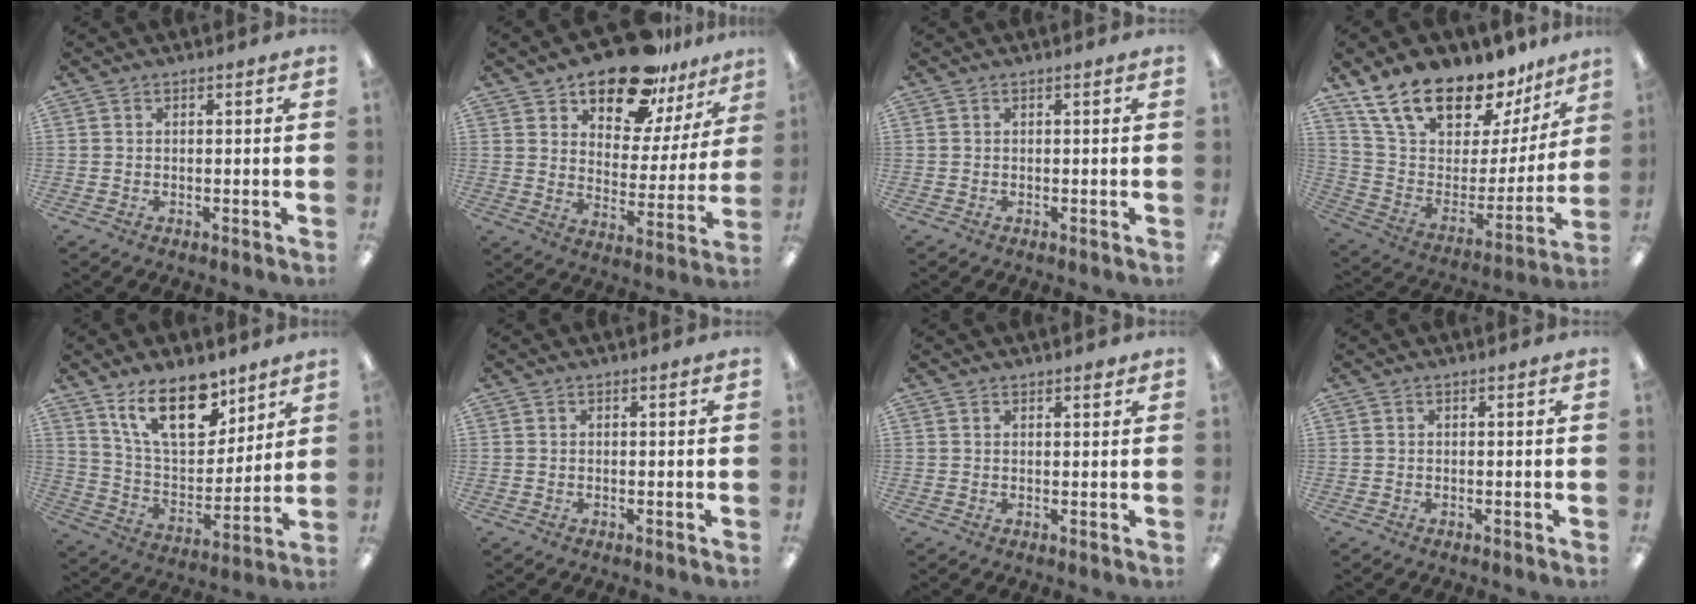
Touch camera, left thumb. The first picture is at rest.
{"total": 17.4, "force": [14.3, 7.4, 6.8], "torque": [-0.116, -0.099, 0.254]}
{"total": 0.0}
{"total": 21.6, "force": [17.3, 8.9, 9.3], "torque": [-0.166, -0.122, 0.312]}
{"total": 18.2, "force": [11.8, 8.6, 10.9], "torque": [-0.182, -0.054, 0.207]}
{"total": 0.0}
{"total": 1.4, "force": [1.2, 0.6, 0.4], "torque": [0.008, -0.007, 0.019]}
{"total": 0.0}